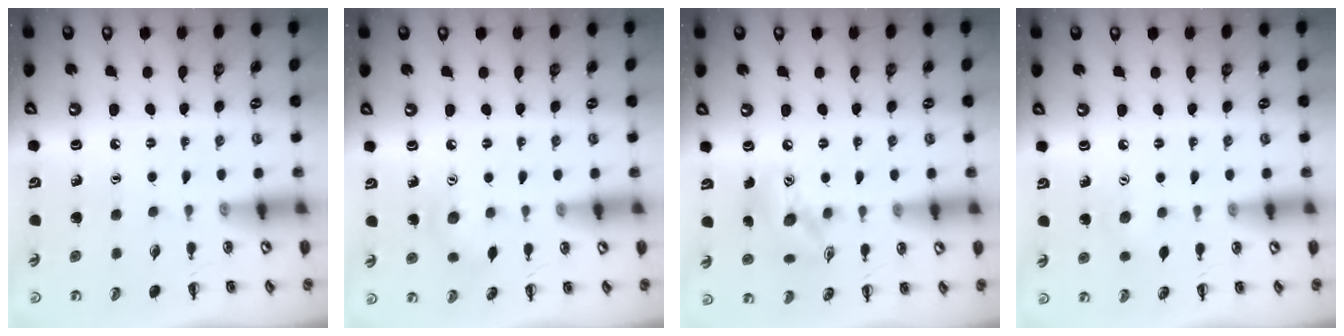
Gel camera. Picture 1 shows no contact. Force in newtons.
{"total": 5.1, "press": 5.1, "slide": 0.9}
{"total": 12.6, "press": 12.5, "slide": 1.9}
{"total": 3.5, "press": 3.4, "slide": 0.9}